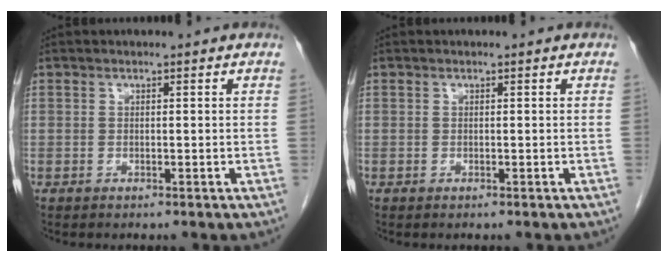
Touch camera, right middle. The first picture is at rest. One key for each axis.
{"total": 0.0}